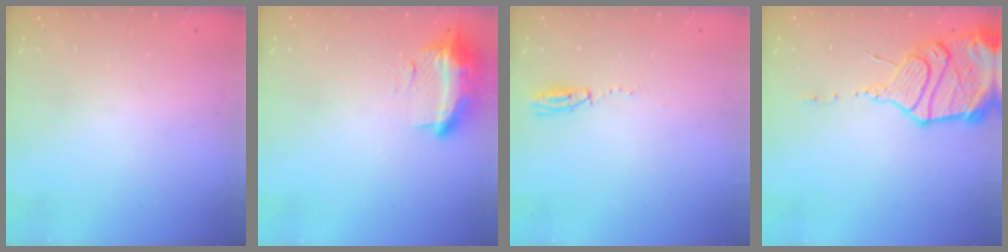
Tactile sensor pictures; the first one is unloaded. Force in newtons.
{"total": 19.1, "press": 13.0, "slide": 14.0}
{"total": 3.5, "press": 2.8, "slide": 2.2}
{"total": 17.0, "press": 16.9, "slide": 1.6}